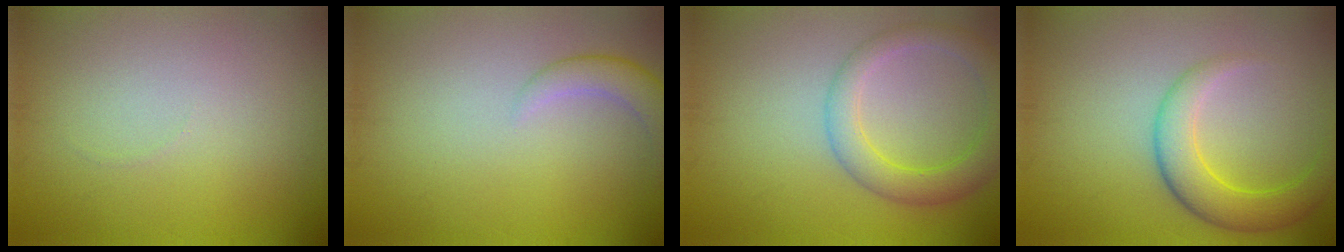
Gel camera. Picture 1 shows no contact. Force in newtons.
{"total": 2.6, "press": 2.6, "slide": 0.2}
{"total": 4.1, "press": 4.1, "slide": 0.1}
{"total": 4.5, "press": 4.5, "slide": 0.3}